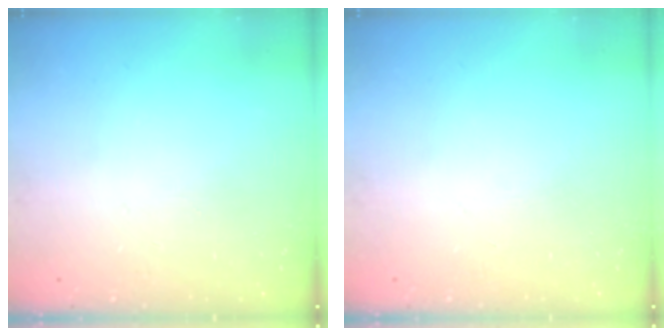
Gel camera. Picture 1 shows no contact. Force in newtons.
{"total": 0.0}